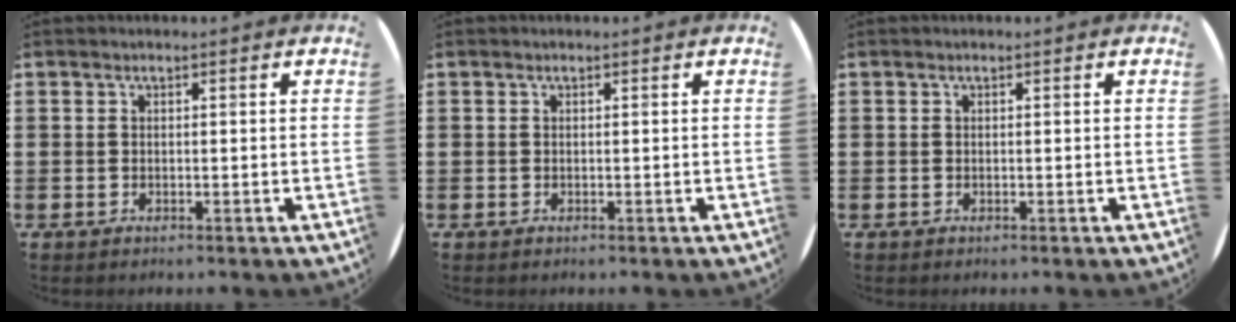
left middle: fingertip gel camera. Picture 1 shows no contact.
{"total": 0.0}
{"total": 0.0}